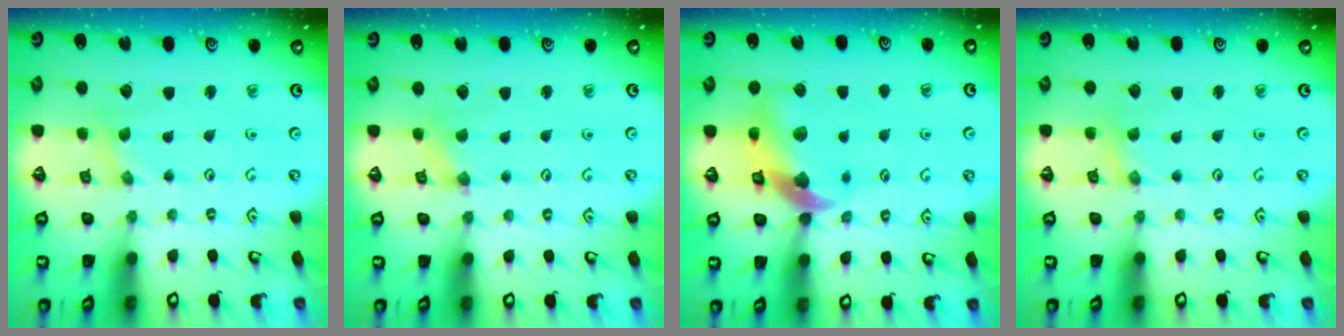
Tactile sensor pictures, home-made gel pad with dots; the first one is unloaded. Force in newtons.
{"total": 0.0}
{"total": 12.4, "press": 12.3, "slide": 1.6}
{"total": 1.0, "press": 1.0, "slide": 0.1}